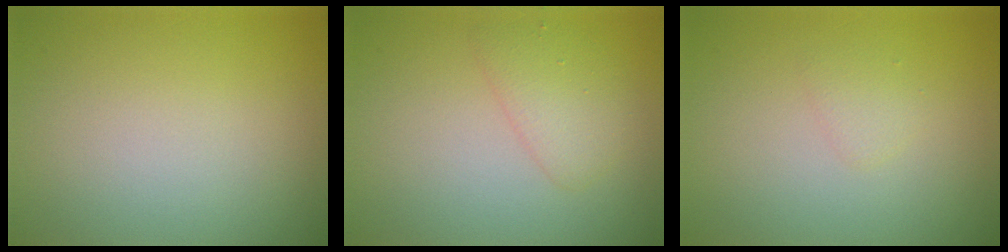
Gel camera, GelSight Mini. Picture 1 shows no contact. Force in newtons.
{"total": 2.2, "press": 2.2, "slide": 0.1}
{"total": 0.8, "press": 0.8, "slide": 0.1}